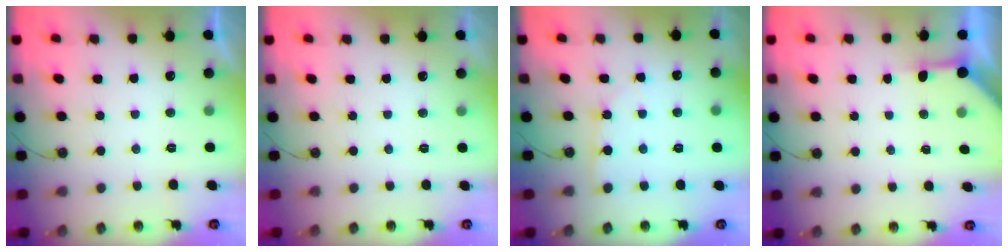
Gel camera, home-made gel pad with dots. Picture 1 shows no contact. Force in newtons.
{"total": 0.0}
{"total": 2.6, "press": 2.6, "slide": 0.3}
{"total": 3.8, "press": 3.7, "slide": 0.4}